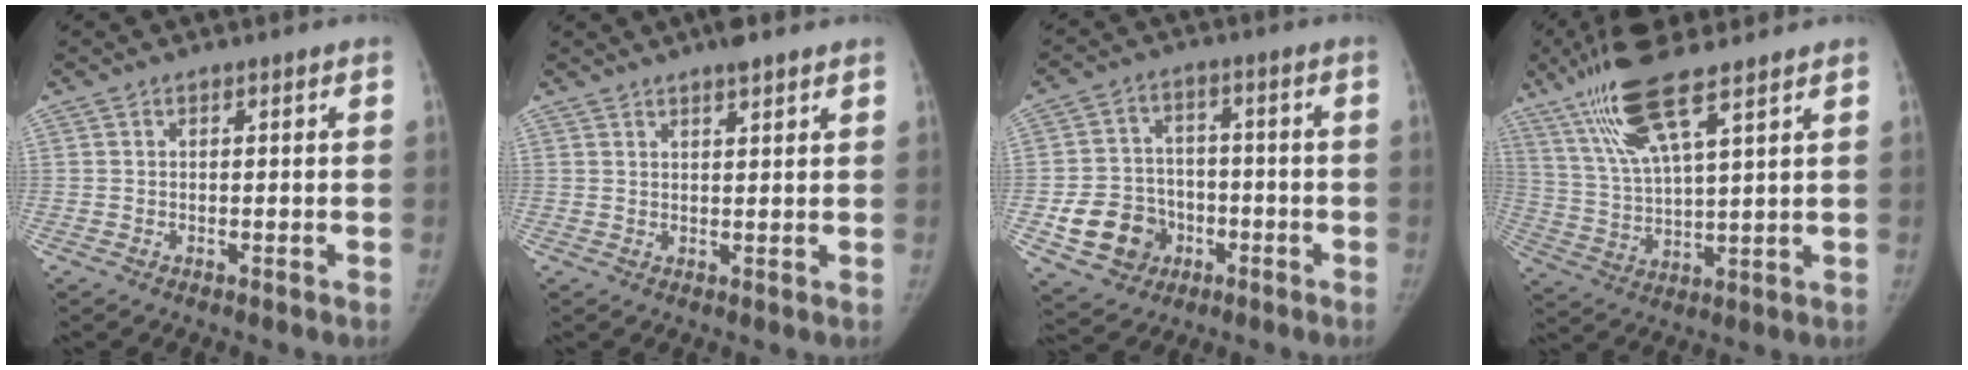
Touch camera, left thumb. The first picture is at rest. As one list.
[{"total": 3.3, "force": [2.5, 0.8, 2.0], "torque": [-0.026, -0.008, 0.039]}, {"total": 11.3, "force": [-3.8, 9.8, 4.2], "torque": [-0.048, 0.026, -0.053]}, {"total": 13.7, "force": [8.9, 2.7, 10.1], "torque": [-0.208, -0.025, 0.180]}]